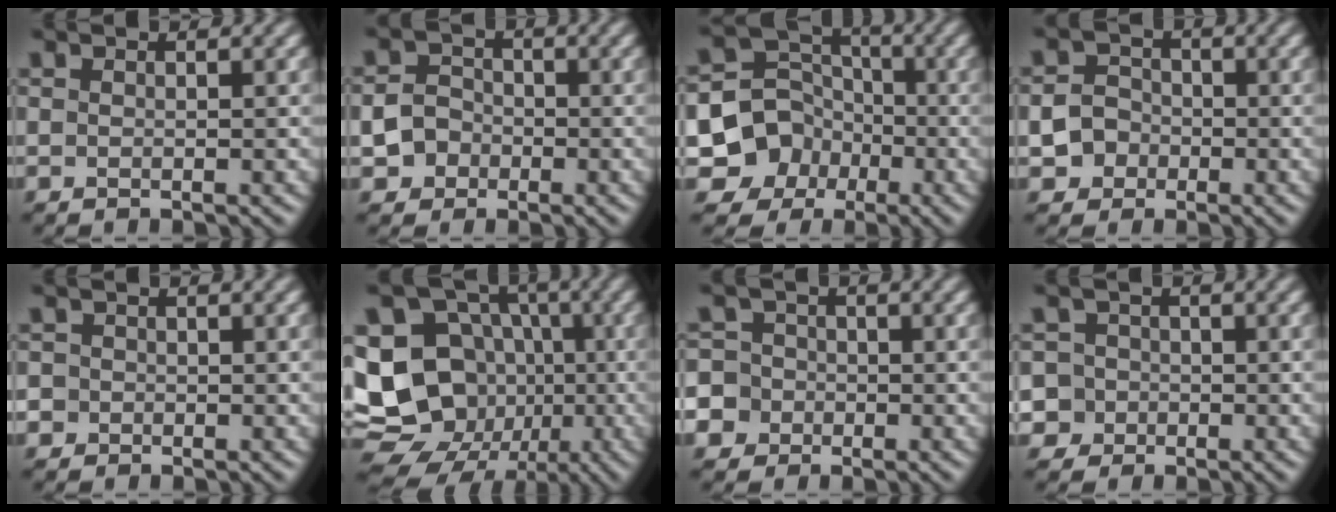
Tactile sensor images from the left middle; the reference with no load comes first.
{"total": 3.8, "force": [-1.6, 3.3, 1.0], "torque": [0.008, 0.003, -0.040]}
{"total": 7.4, "force": [-2.8, 6.6, 2.0], "torque": [-0.025, 0.000, -0.084]}
{"total": 4.3, "force": [-1.7, 3.9, 1.0], "torque": [0.009, 0.002, -0.043]}
{"total": 2.6, "force": [-0.2, 2.5, 0.6], "torque": [0.003, 0.018, -0.024]}
{"total": 19.1, "force": [-3.1, 17.0, 8.2], "torque": [-0.203, 0.006, -0.073]}
{"total": 7.9, "force": [-2.7, 7.2, 1.9], "torque": [-0.043, 0.009, -0.085]}
{"total": 5.4, "force": [-1.2, 5.1, 1.4], "torque": [-0.016, 0.023, -0.052]}